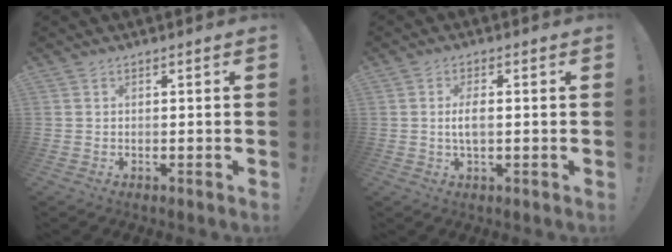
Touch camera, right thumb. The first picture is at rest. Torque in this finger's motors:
{"motor_torque": [-0.01, 0.01, 0.13, 0.03, 0.00]}